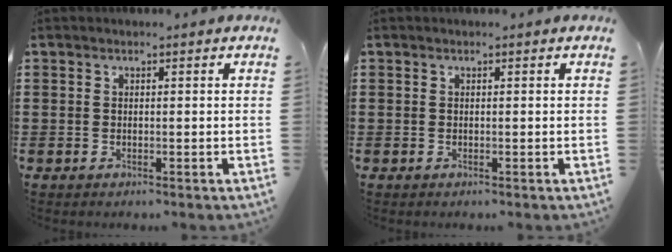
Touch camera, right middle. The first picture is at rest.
{"total": 0.0}